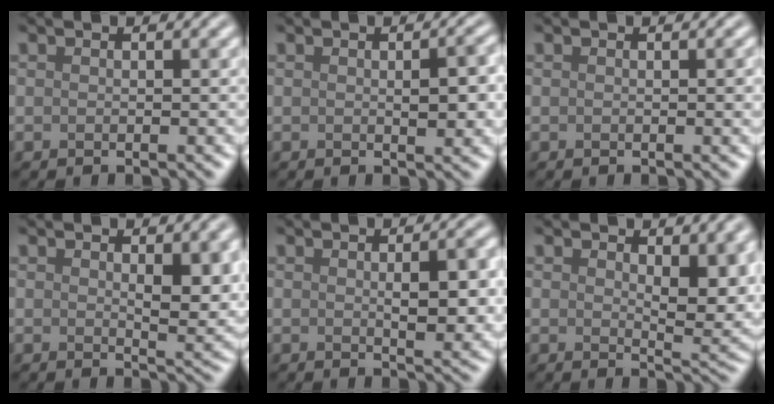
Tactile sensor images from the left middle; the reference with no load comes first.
{"total": 2.6, "force": [0.1, 0.8, 2.4], "torque": [-0.035, -0.001, 0.002]}
{"total": 0.6, "force": [0.0, 0.1, 0.6], "torque": [-0.007, 0.000, 0.000]}
{"total": 3.3, "force": [0.9, 1.1, 3.0], "torque": [-0.039, -0.007, 0.017]}
{"total": 3.9, "force": [0.2, 1.2, 3.7], "torque": [-0.055, -0.001, 0.006]}
{"total": 4.5, "force": [1.5, 1.9, 3.8], "torque": [-0.052, -0.008, 0.030]}